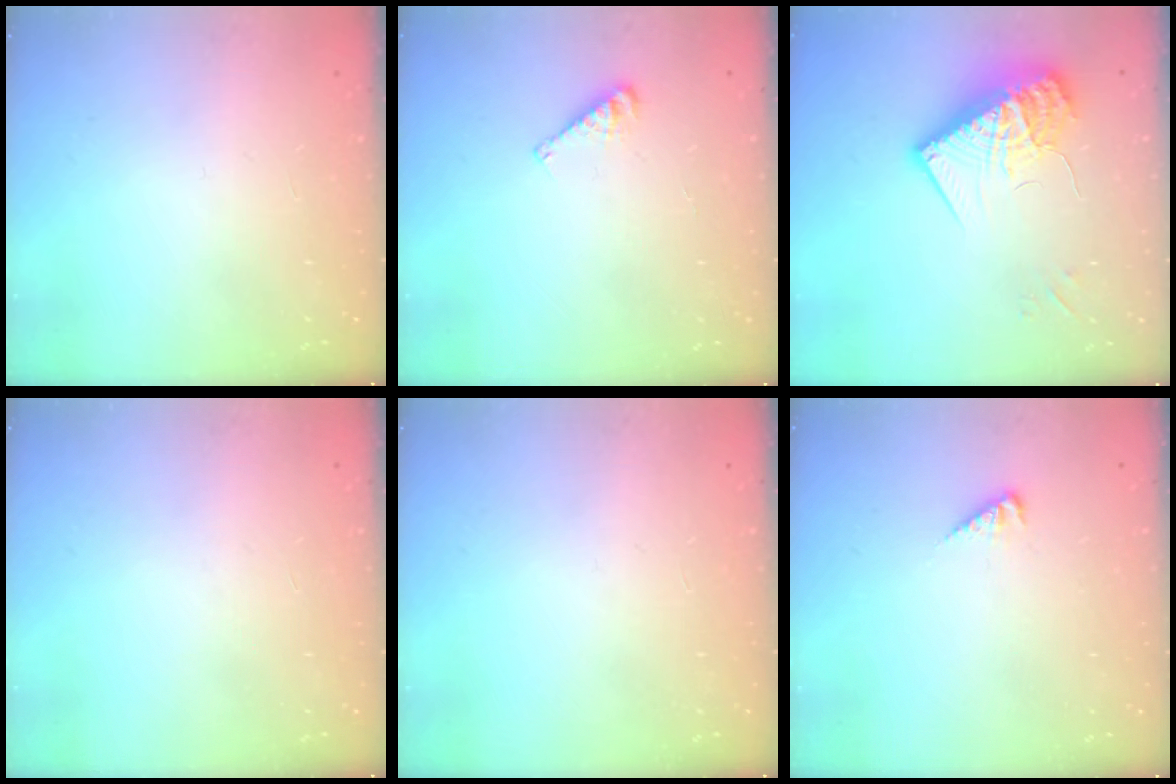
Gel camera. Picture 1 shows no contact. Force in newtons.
{"total": 5.6, "press": 5.6, "slide": 0.2}
{"total": 20.3, "press": 20.2, "slide": 1.7}
{"total": 0.0}
{"total": 0.0}
{"total": 4.2, "press": 4.1, "slide": 0.6}